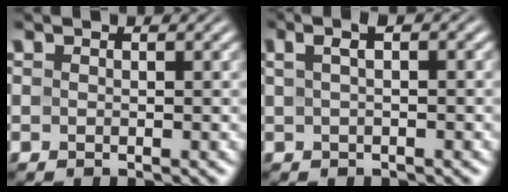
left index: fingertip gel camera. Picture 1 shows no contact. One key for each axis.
{"total": 2.9, "fx": 1.0, "fy": 1.0, "fz": 2.5, "tx": -0.036, "ty": 0.011, "tz": 0.009}